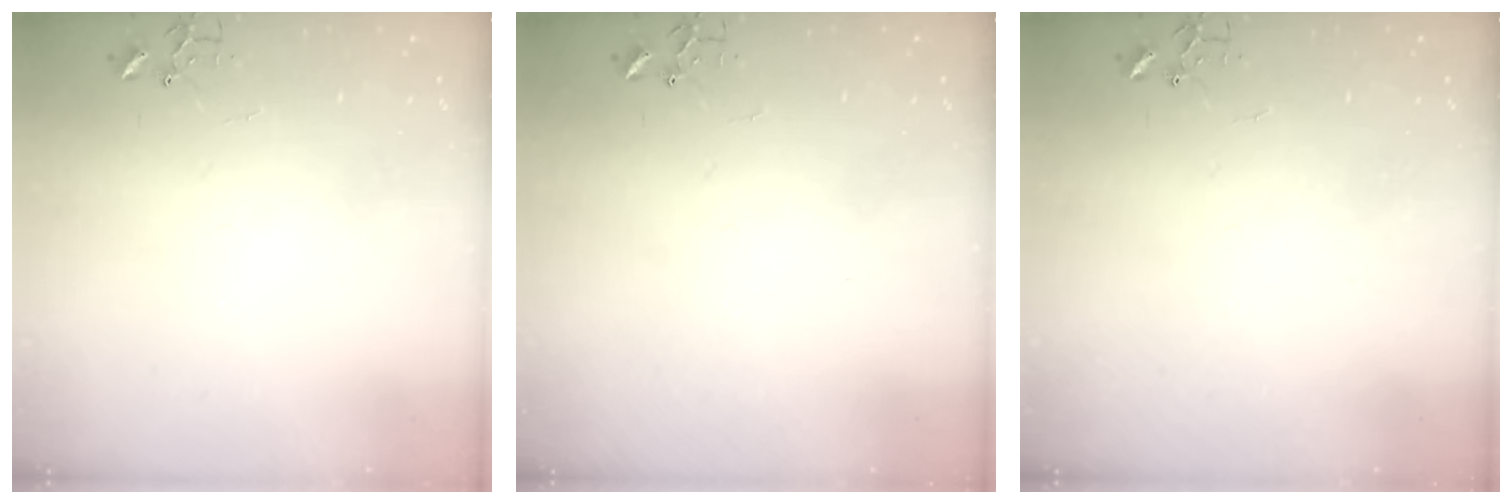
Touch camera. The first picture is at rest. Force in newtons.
{"total": 0.0}
{"total": 0.0}